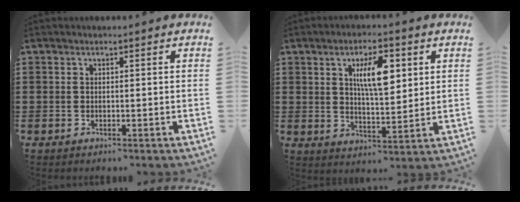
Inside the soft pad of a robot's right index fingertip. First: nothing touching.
{"total": 7.7, "force": [2.7, 2.7, 6.7], "torque": [-0.122, 0.002, 0.041]}